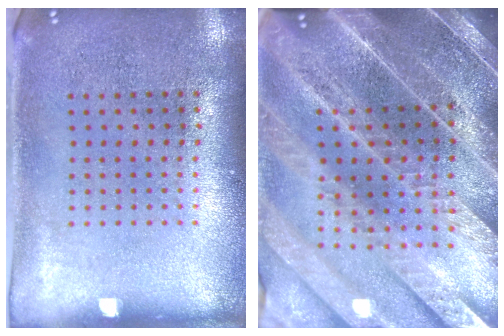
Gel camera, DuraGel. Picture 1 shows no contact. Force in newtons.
{"total": 4.5, "press": 4.0, "slide": 2.0}